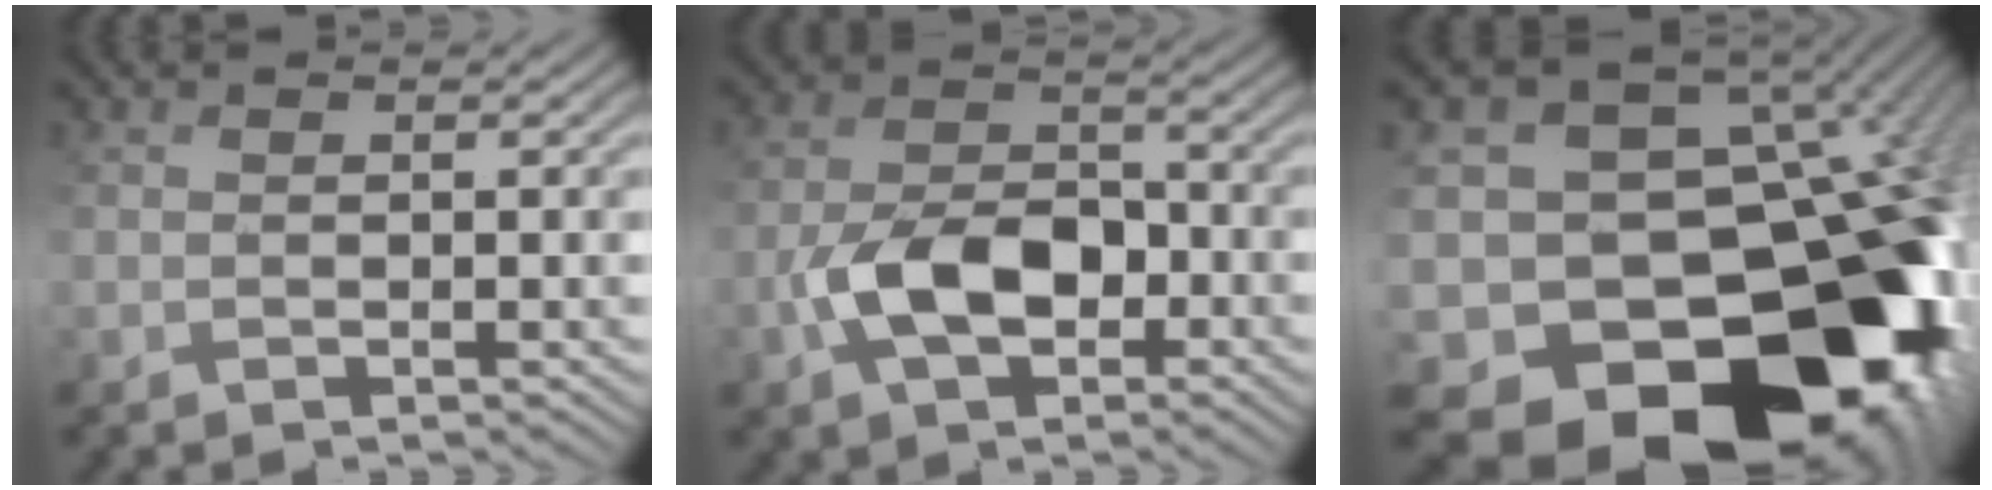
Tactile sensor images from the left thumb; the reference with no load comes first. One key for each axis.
{"total": 7.5, "fx": -2.7, "fy": 4.3, "fz": 5.5, "tx": -0.107, "ty": 0.006, "tz": -0.058}
{"total": 22.5, "fx": -9.7, "fy": 16.7, "fz": 11.5, "tx": -0.139, "ty": -0.045, "tz": -0.144}